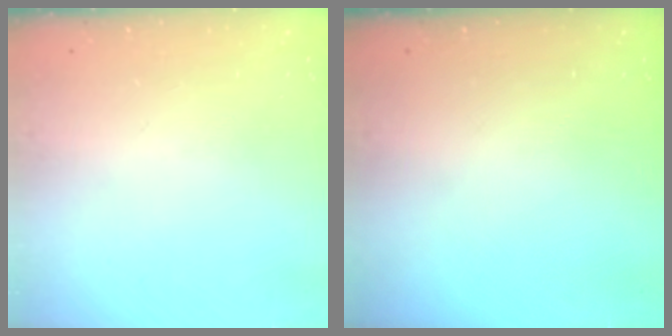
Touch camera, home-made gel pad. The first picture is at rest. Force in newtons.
{"total": 0.0}